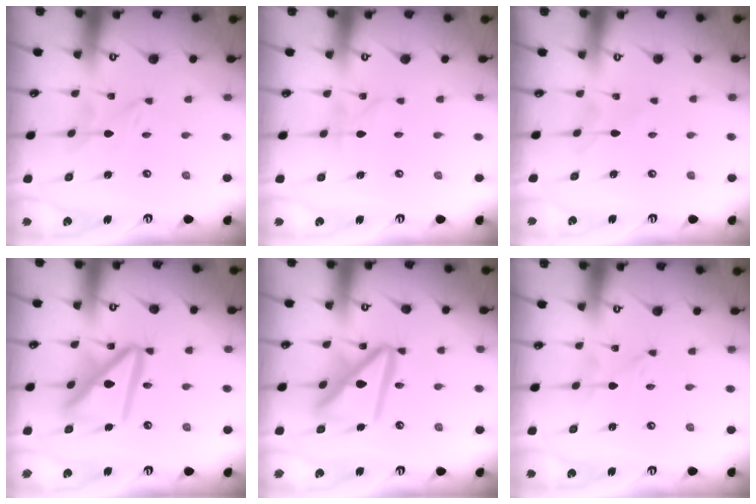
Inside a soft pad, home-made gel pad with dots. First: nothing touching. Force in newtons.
{"total": 2.6, "press": 2.5, "slide": 0.3}
{"total": 5.1, "press": 5.0, "slide": 0.7}
{"total": 16.4, "press": 16.3, "slide": 1.7}
{"total": 16.4, "press": 16.3, "slide": 1.7}
{"total": 0.0}